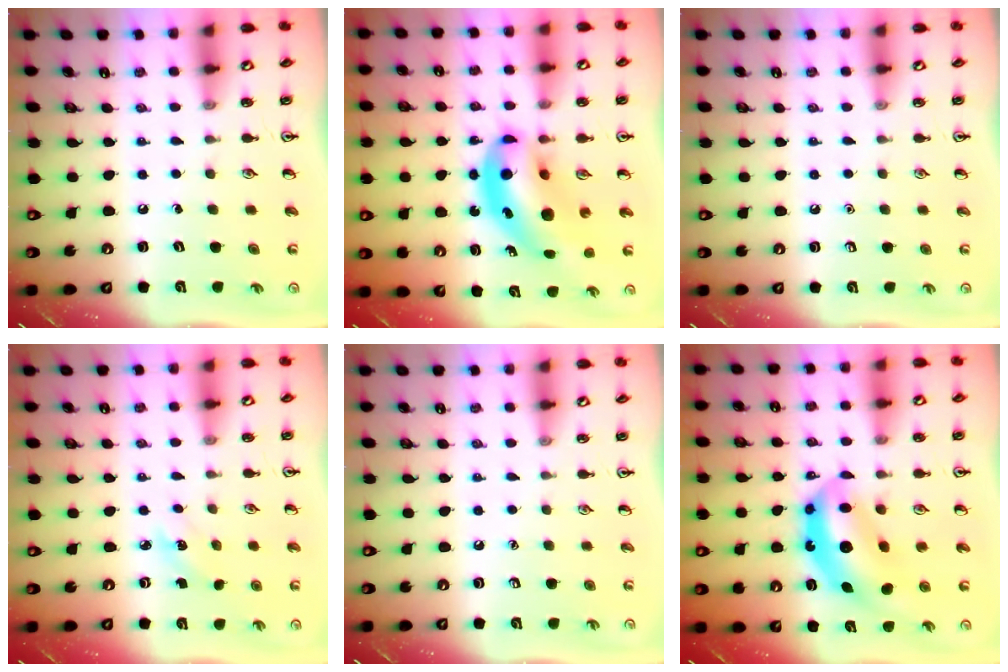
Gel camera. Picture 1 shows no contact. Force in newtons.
{"total": 14.1, "press": 13.4, "slide": 4.2}
{"total": 0.0}
{"total": 2.1, "press": 2.0, "slide": 0.8}
{"total": 0.0}
{"total": 10.9, "press": 10.4, "slide": 3.2}